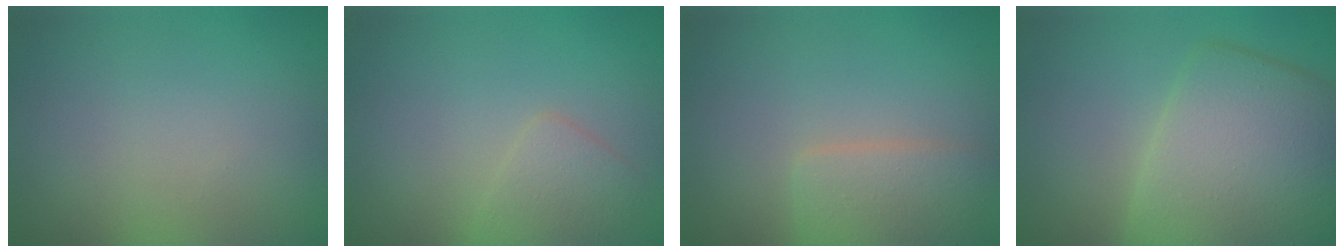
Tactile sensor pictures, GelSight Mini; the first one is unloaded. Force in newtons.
{"total": 1.9, "press": 1.9, "slide": 0.2}
{"total": 2.6, "press": 2.6, "slide": 0.1}
{"total": 7.5, "press": 7.5, "slide": 0.5}